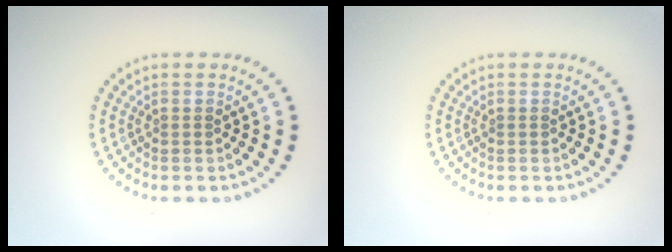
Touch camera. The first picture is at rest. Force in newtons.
{"total": 0.0}